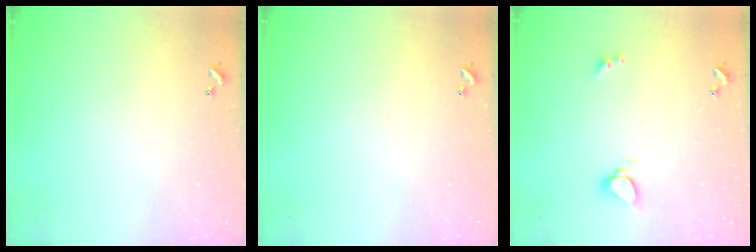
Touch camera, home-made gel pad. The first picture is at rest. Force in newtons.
{"total": 0.0}
{"total": 4.4, "press": 4.4, "slide": 0.6}